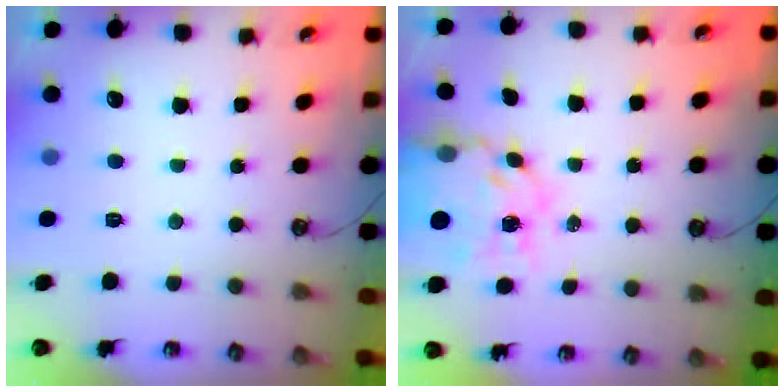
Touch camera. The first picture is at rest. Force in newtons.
{"total": 15.1, "press": 15.0, "slide": 1.4}